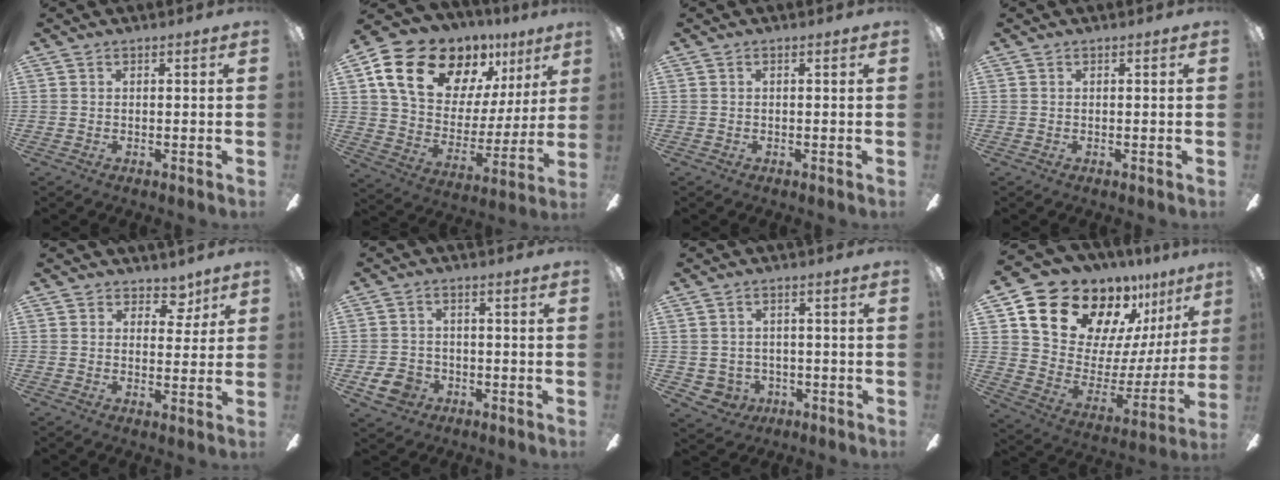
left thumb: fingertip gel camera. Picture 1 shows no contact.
{"total": 20.0, "force": [12.7, 12.0, 9.8], "torque": [-0.170, -0.072, 0.234]}
{"total": 0.0}
{"total": 0.0}
{"total": 5.6, "force": [3.7, 3.8, 2.0], "torque": [-0.011, -0.018, 0.063]}
{"total": 6.0, "force": [-2.7, 4.6, 2.7], "torque": [-0.068, 0.013, -0.049]}
{"total": 3.5, "force": [-0.3, 3.4, 0.6], "torque": [-0.027, -0.001, -0.005]}
{"total": 20.8, "force": [16.3, 10.6, 7.2], "torque": [-0.135, -0.124, 0.310]}